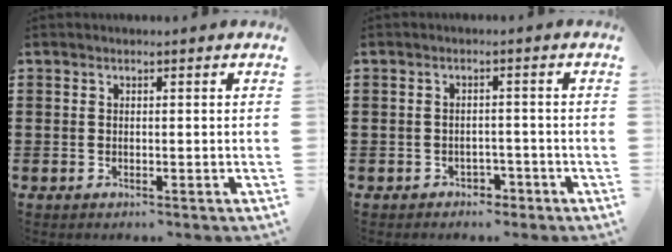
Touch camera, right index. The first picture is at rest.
{"total": 1.8, "force": [-1.5, 0.9, 0.1], "torque": [-0.011, -0.003, -0.034]}